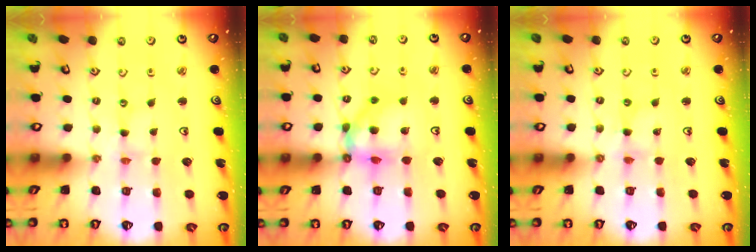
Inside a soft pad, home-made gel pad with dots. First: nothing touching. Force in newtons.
{"total": 12.2, "press": 12.1, "slide": 1.5}
{"total": 1.6, "press": 1.5, "slide": 0.2}